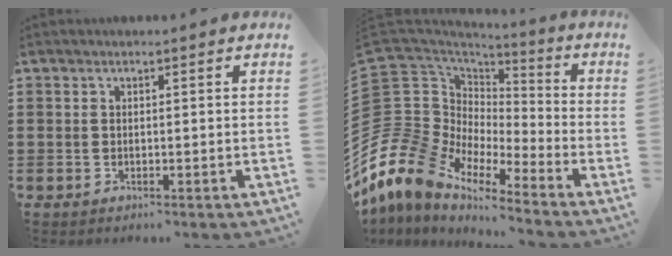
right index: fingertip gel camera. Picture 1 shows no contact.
{"total": 11.4, "force": [-8.0, 7.4, 3.4], "torque": [-0.139, -0.027, -0.164]}